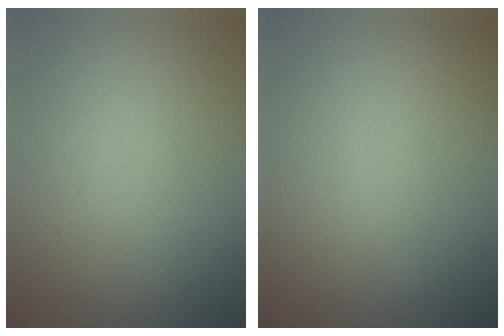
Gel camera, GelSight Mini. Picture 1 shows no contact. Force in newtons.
{"total": 0.0}